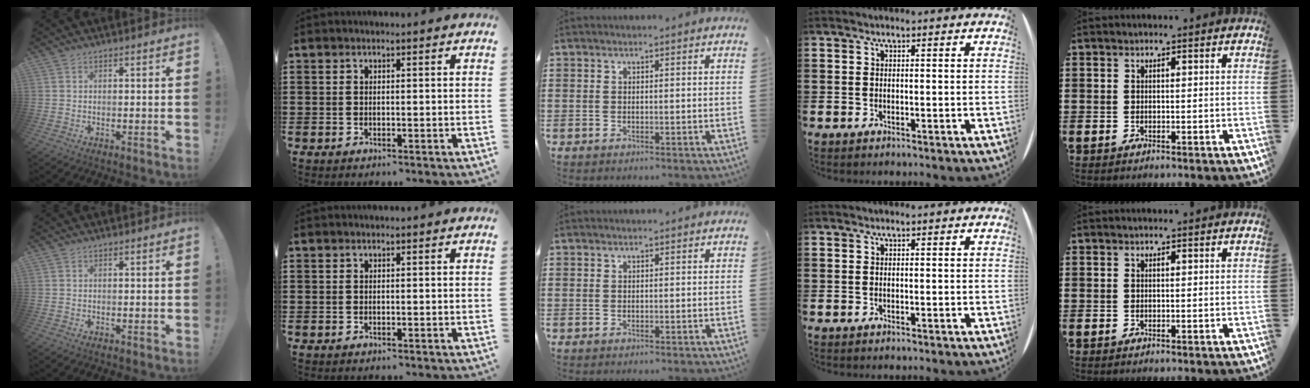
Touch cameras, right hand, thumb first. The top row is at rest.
{}